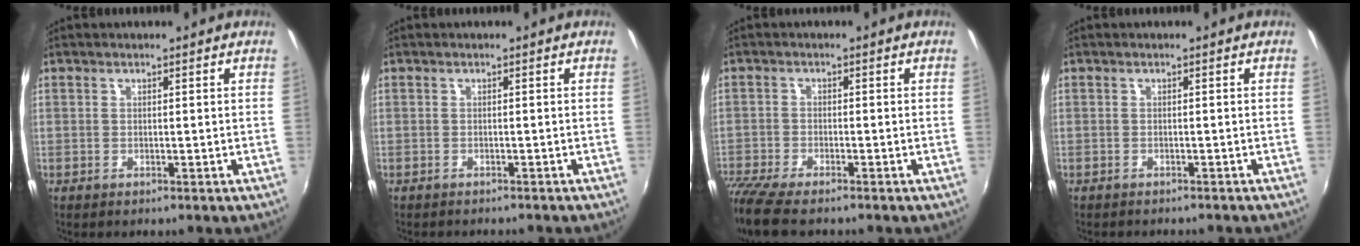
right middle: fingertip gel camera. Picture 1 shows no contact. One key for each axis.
{"total": 2.5, "fx": -2.3, "fy": 0.5, "fz": 0.8, "tx": -0.020, "ty": -0.010, "tz": -0.033}
{"total": 9.0, "fx": -7.6, "fy": 1.7, "fz": 4.6, "tx": -0.123, "ty": -0.040, "tz": -0.140}
{"total": 2.8, "fx": -2.6, "fy": 0.7, "fz": 0.9, "tx": -0.022, "ty": -0.010, "tz": -0.036}